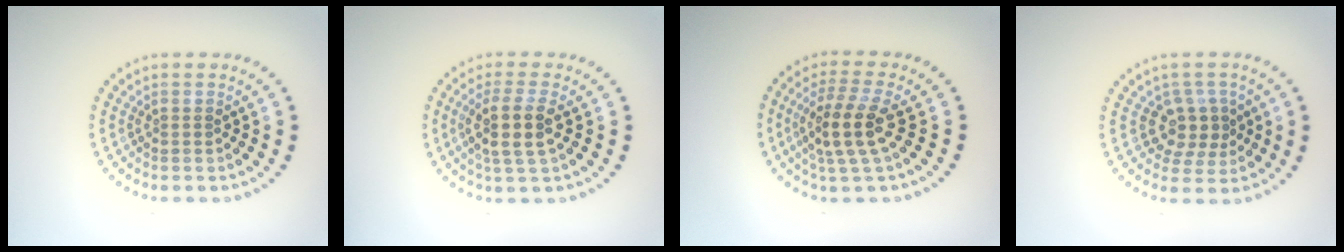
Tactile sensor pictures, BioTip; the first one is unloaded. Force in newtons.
{"total": 3.4, "press": 3.0, "slide": 1.6}
{"total": 4.3, "press": 3.8, "slide": 1.9}
{"total": 3.0, "press": 2.3, "slide": 1.9}